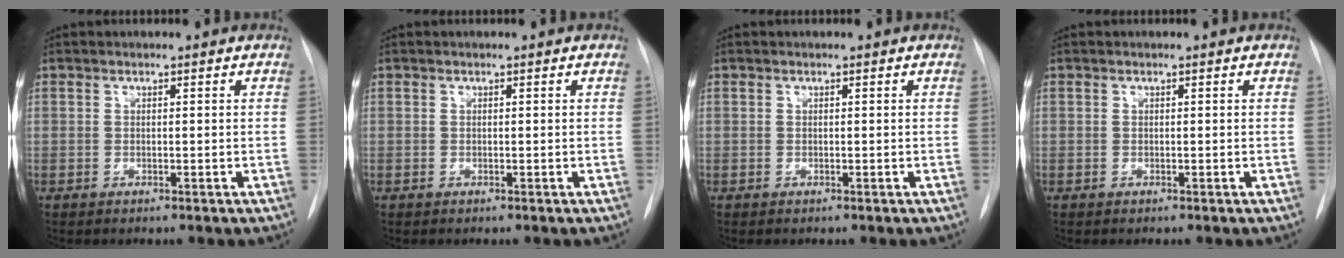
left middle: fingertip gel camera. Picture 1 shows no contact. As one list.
[{"total": 0.0}, {"total": 0.0}, {"total": 0.0}]